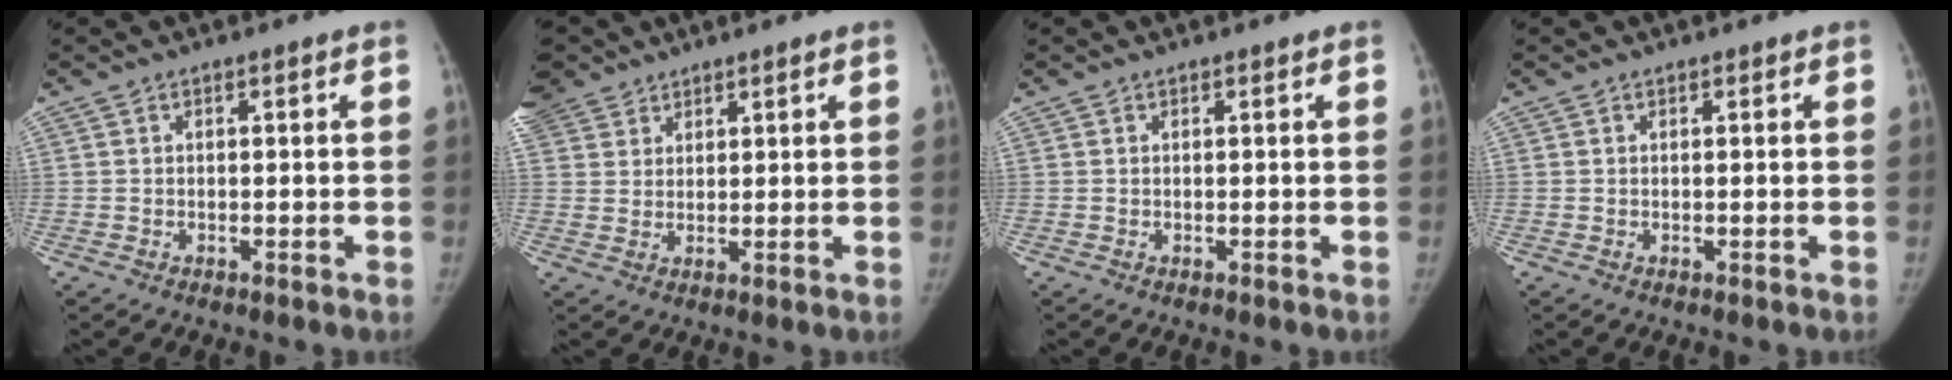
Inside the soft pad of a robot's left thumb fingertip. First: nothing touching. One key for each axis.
{"total": 11.4, "fx": 7.5, "fy": 8.1, "fz": 3.1, "tx": -0.085, "ty": 0.014, "tz": 0.154}
{"total": 0.0}
{"total": 0.0}